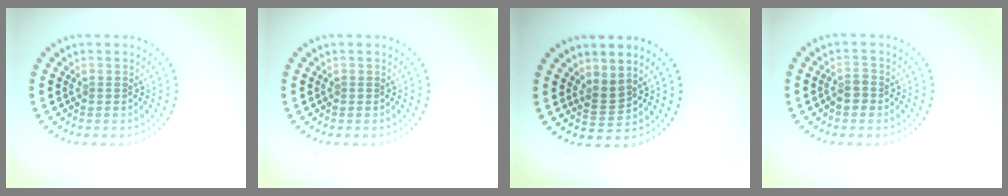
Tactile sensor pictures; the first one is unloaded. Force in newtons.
{"total": 0.0}
{"total": 1.9, "press": 1.3, "slide": 1.3}
{"total": 1.5, "press": 1.3, "slide": 0.9}